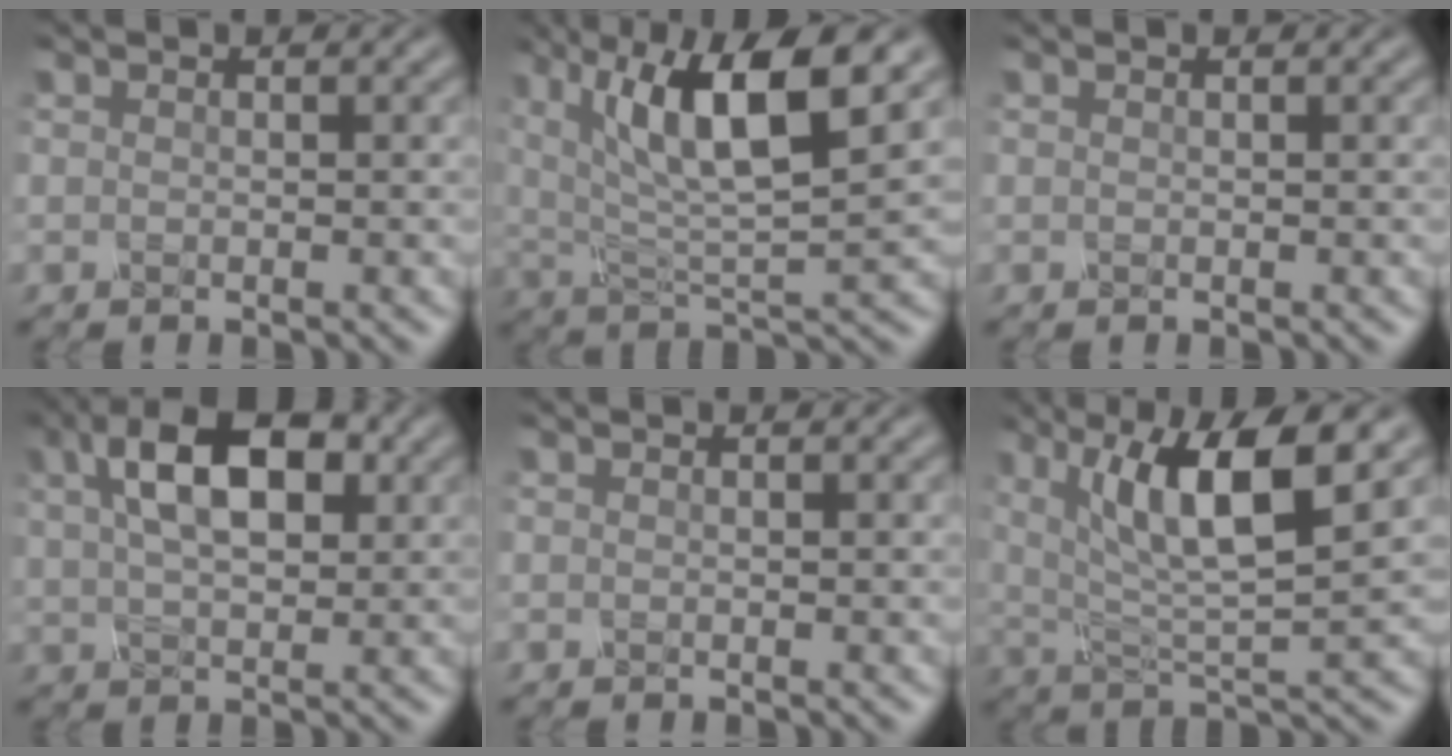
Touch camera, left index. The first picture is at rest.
{"total": 10.1, "force": [4.2, 2.9, 8.7], "torque": [-0.160, -0.002, 0.073]}
{"total": 0.0}
{"total": 9.2, "force": [2.8, 5.0, 7.3], "torque": [-0.123, 0.023, 0.035]}
{"total": 0.0}
{"total": 9.2, "force": [3.5, 2.5, 8.1], "torque": [-0.146, -0.005, 0.062]}